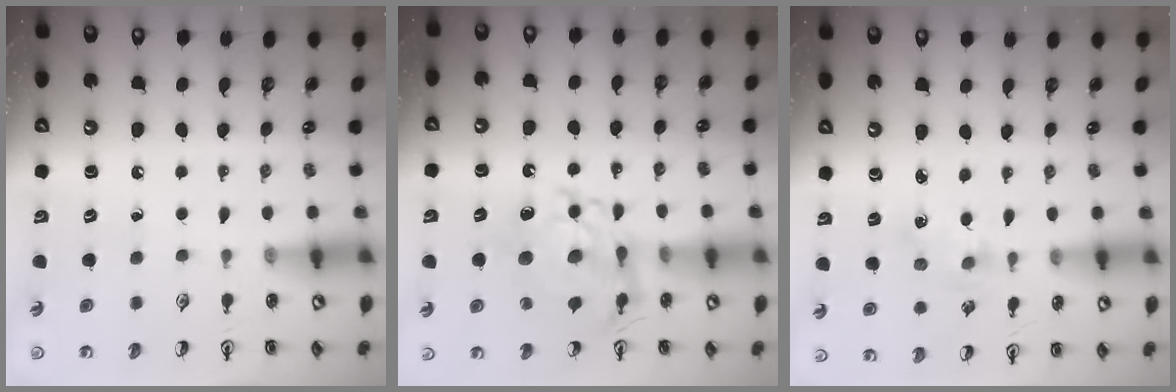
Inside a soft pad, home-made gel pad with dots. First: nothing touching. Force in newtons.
{"total": 12.0, "press": 12.0, "slide": 1.1}
{"total": 1.4, "press": 1.4, "slide": 0.3}